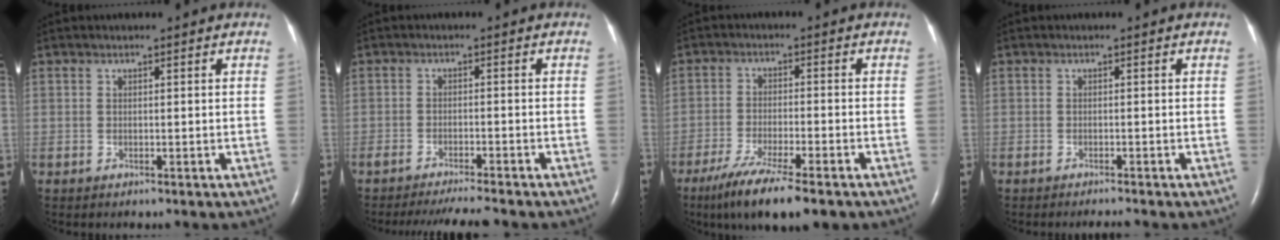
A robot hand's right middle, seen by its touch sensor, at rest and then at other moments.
{"total": 7.3, "force": [-6.7, 0.0, 2.9], "torque": [-0.042, -0.016, -0.103]}
{"total": 11.5, "force": [-8.3, 1.4, 7.9], "torque": [-0.134, -0.028, -0.132]}
{"total": 1.3, "force": [-1.3, -0.2, 0.3], "torque": [-0.009, -0.005, -0.017]}